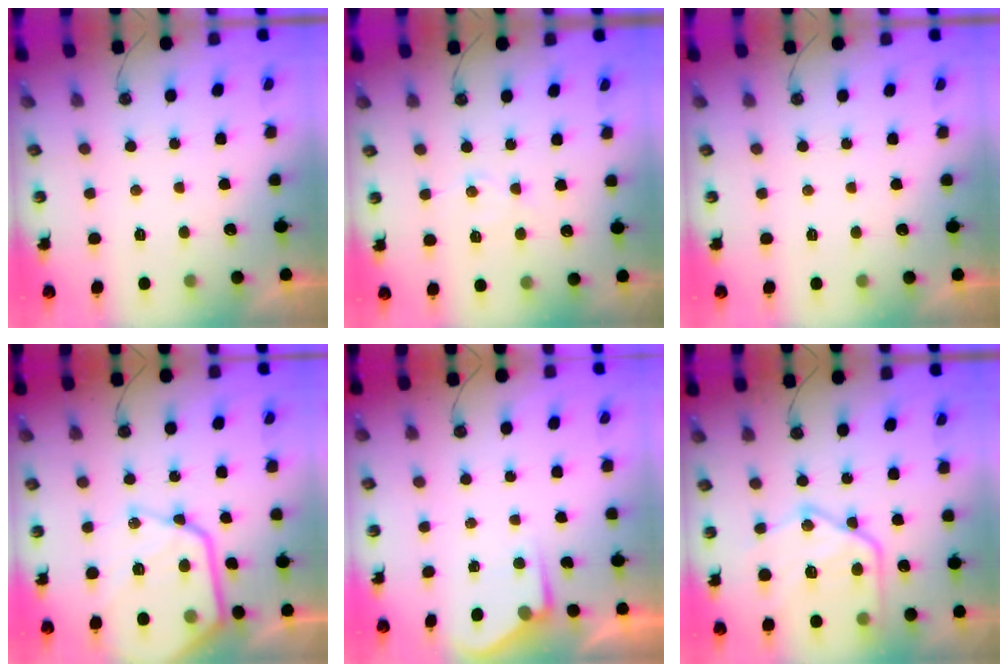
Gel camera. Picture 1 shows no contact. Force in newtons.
{"total": 7.6, "press": 7.6, "slide": 0.6}
{"total": 0.0}
{"total": 19.1, "press": 19.0, "slide": 1.7}
{"total": 4.2, "press": 4.2, "slide": 0.5}
{"total": 21.2, "press": 21.1, "slide": 1.5}